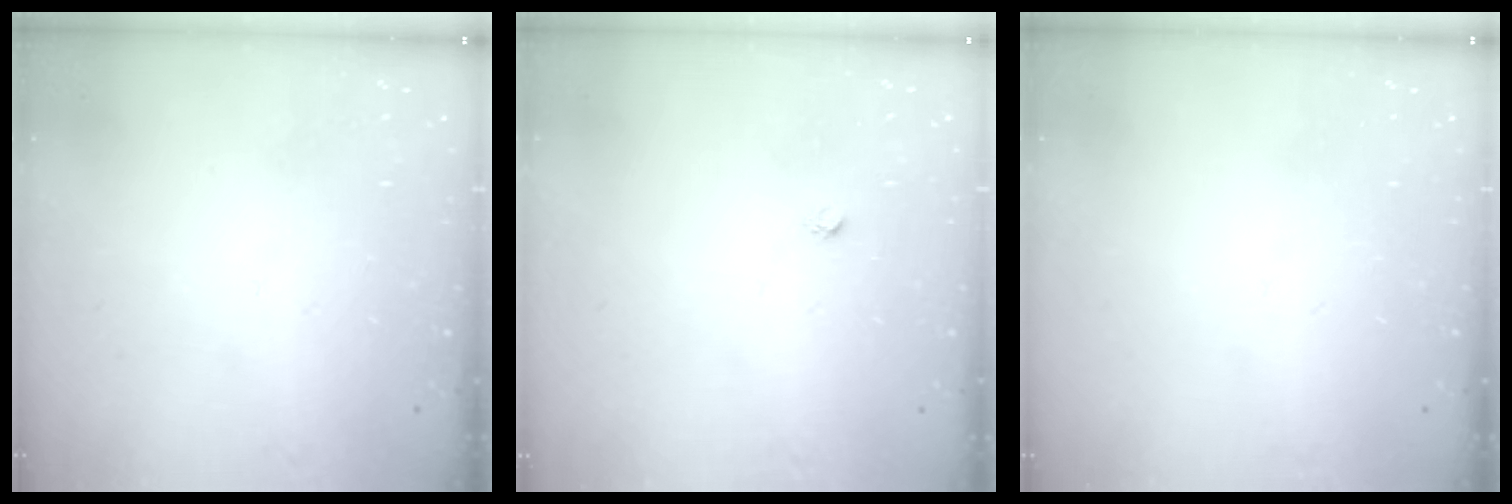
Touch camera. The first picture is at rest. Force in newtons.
{"total": 1.6, "press": 1.5, "slide": 0.1}
{"total": 0.0}